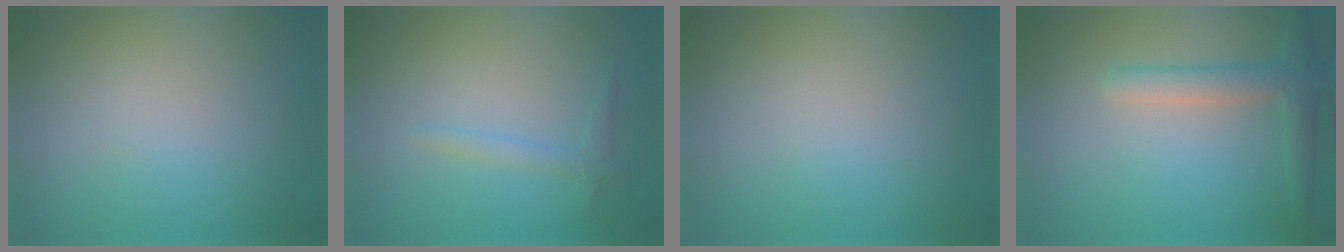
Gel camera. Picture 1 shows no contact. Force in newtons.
{"total": 1.3, "press": 1.3, "slide": 0.1}
{"total": 0.0}
{"total": 3.0, "press": 3.0, "slide": 0.1}